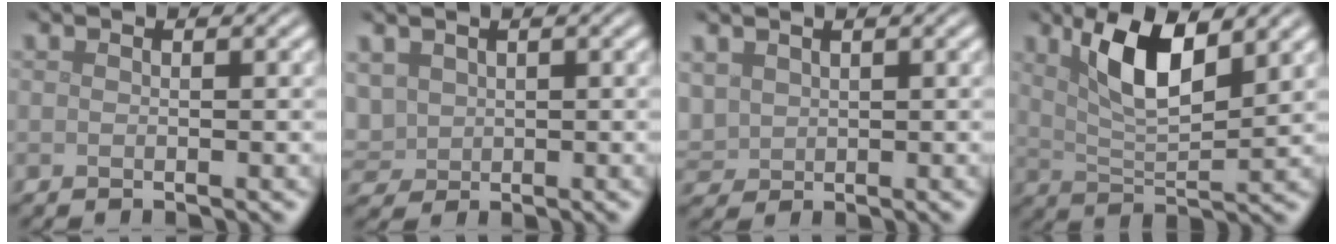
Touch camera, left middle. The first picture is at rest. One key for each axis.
{"total": 2.5, "fx": 0.8, "fy": 2.0, "fz": 1.2, "tx": -0.035, "ty": 0.001, "tz": 0.020}
{"total": 2.1, "fx": 0.9, "fy": 1.7, "fz": 0.8, "tx": -0.029, "ty": 0.002, "tz": 0.022}
{"total": 6.5, "fx": 2.9, "fy": 2.3, "fz": 5.4, "tx": -0.105, "ty": 0.002, "tz": 0.051}